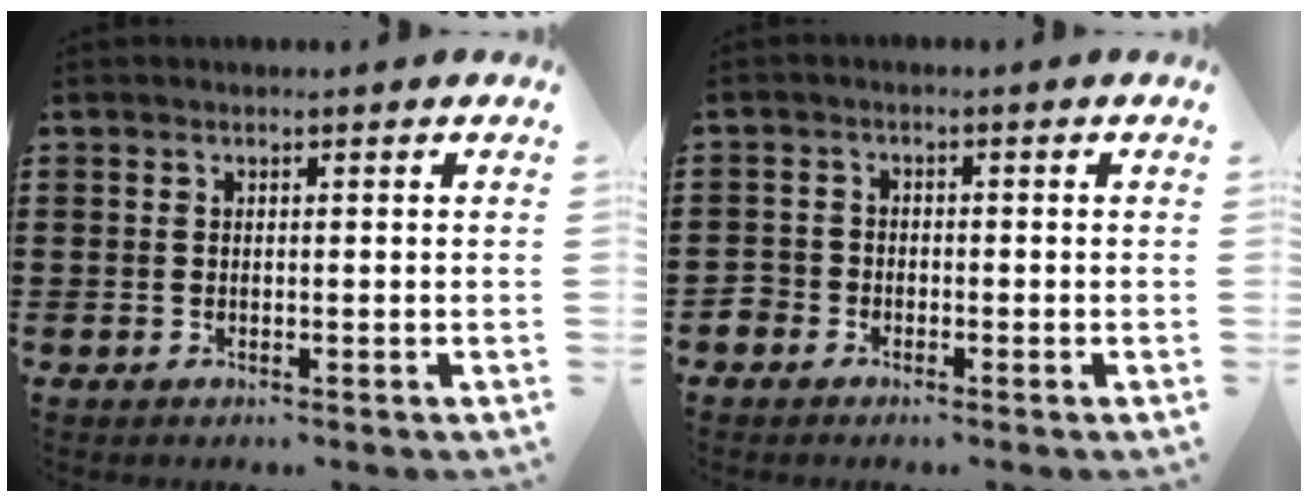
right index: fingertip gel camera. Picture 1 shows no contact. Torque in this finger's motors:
{"motor_torque": [0.71, 0.64, 0.07, -0.01]}